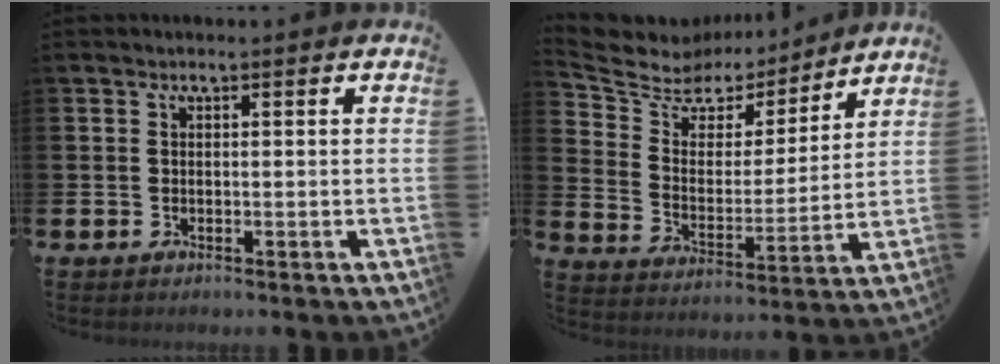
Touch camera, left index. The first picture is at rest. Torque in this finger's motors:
{"motor_torque": [0.90, -1.24, 0.04, 0.00]}